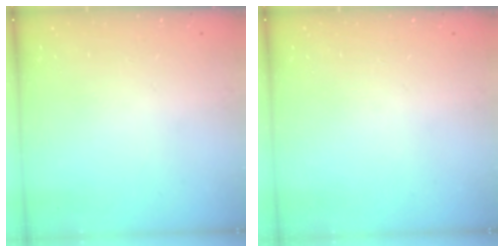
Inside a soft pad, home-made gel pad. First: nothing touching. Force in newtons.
{"total": 0.0}